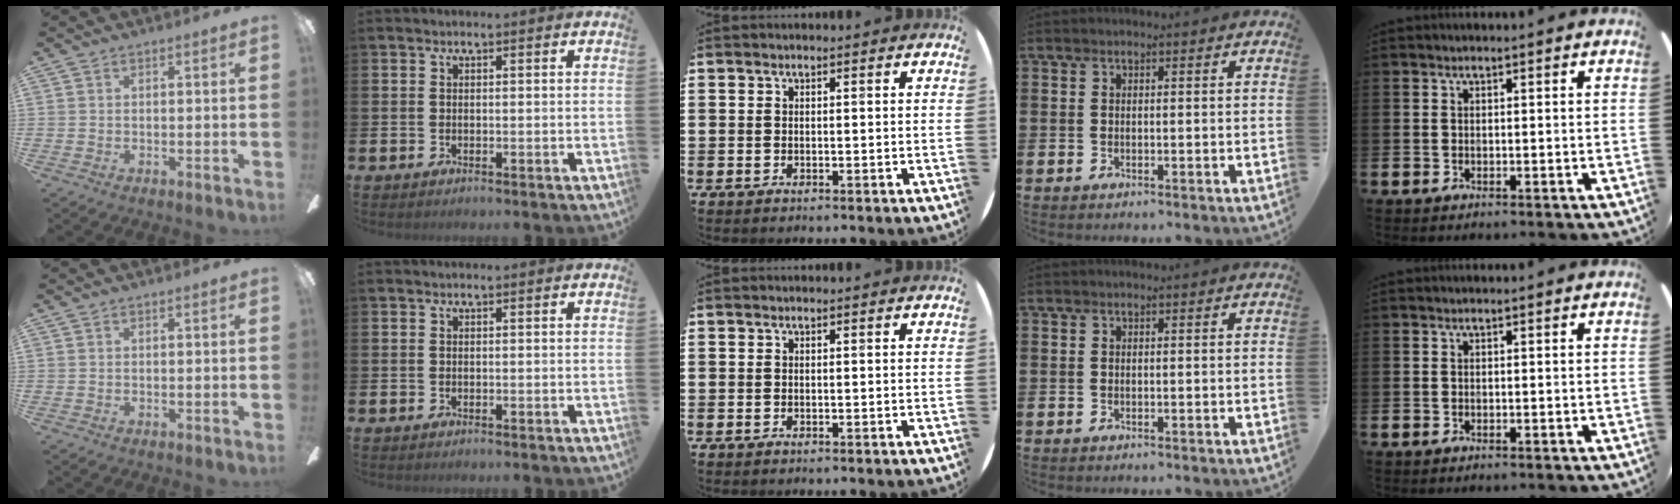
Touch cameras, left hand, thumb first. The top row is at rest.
{}